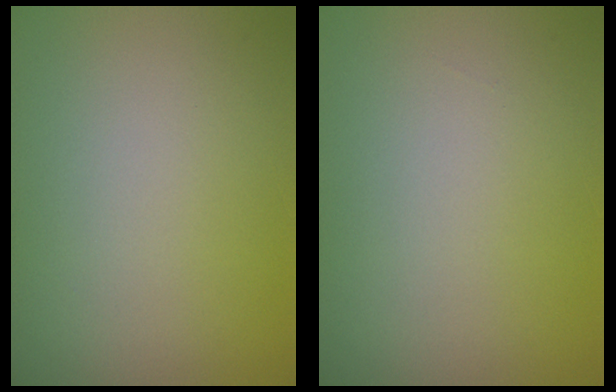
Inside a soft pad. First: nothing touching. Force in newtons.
{"total": 0.0}